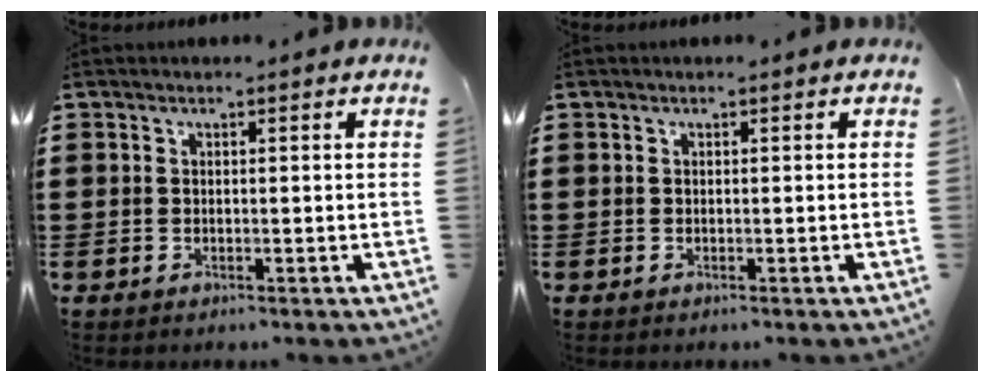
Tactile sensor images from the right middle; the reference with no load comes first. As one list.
[{"total": 0.0}]